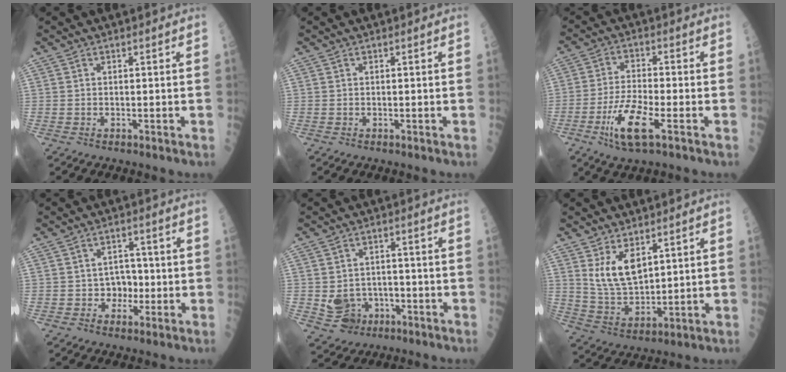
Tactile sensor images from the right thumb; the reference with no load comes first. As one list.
[{"total": 0.0}, {"total": 9.2, "force": [-3.9, 2.2, 8.0], "torque": [-0.172, 0.011, -0.072]}, {"total": 4.5, "force": [-0.6, 3.8, 2.3], "torque": [0.003, 0.011, -0.012]}, {"total": 6.4, "force": [-1.6, 5.6, 2.7], "torque": [-0.015, 0.014, -0.018]}, {"total": 8.5, "force": [4.1, 4.3, 6.1], "torque": [-0.100, -0.030, 0.091]}]